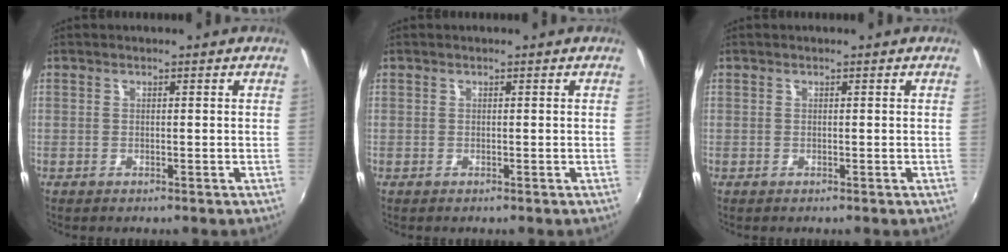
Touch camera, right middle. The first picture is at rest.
{"total": 0.0}
{"total": 0.0}